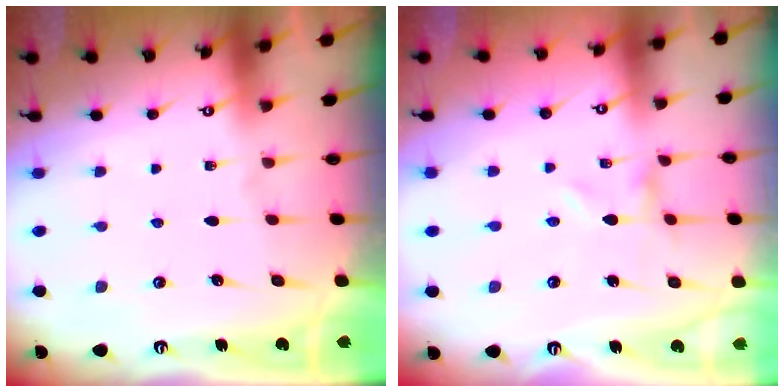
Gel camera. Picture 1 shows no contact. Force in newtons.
{"total": 0.0}